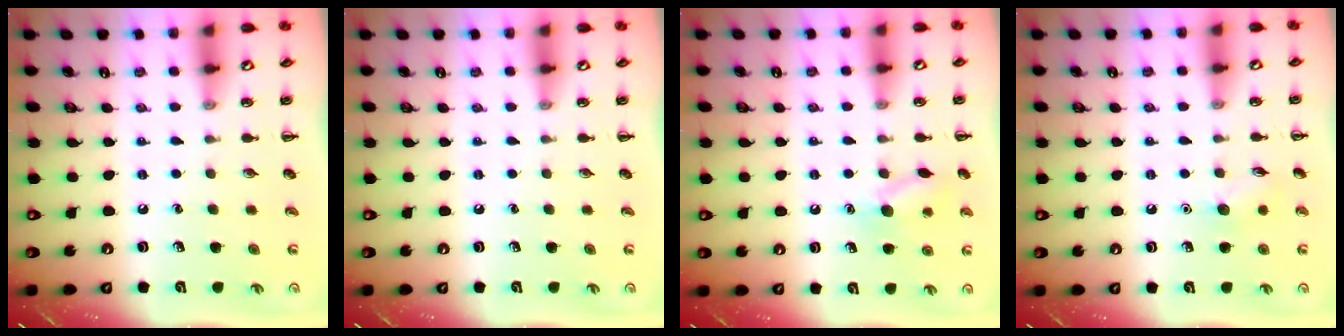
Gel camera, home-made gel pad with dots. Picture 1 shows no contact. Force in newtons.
{"total": 0.0}
{"total": 10.0, "press": 9.9, "slide": 1.5}
{"total": 6.2, "press": 6.1, "slide": 1.2}